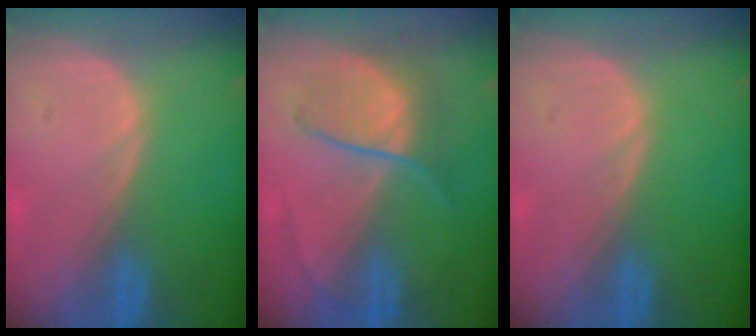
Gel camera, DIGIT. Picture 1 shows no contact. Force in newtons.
{"total": 6.3, "press": 6.3, "slide": 0.7}
{"total": 0.0}